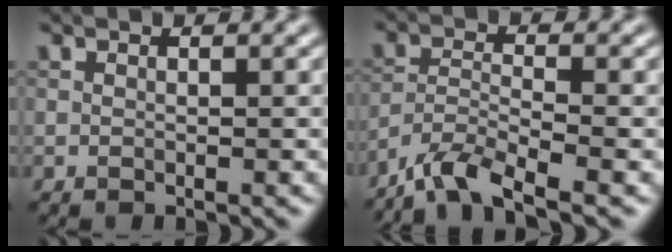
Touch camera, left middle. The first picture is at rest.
{"total": 5.3, "force": [-4.5, 0.8, 2.8], "torque": [-0.053, -0.007, -0.093]}